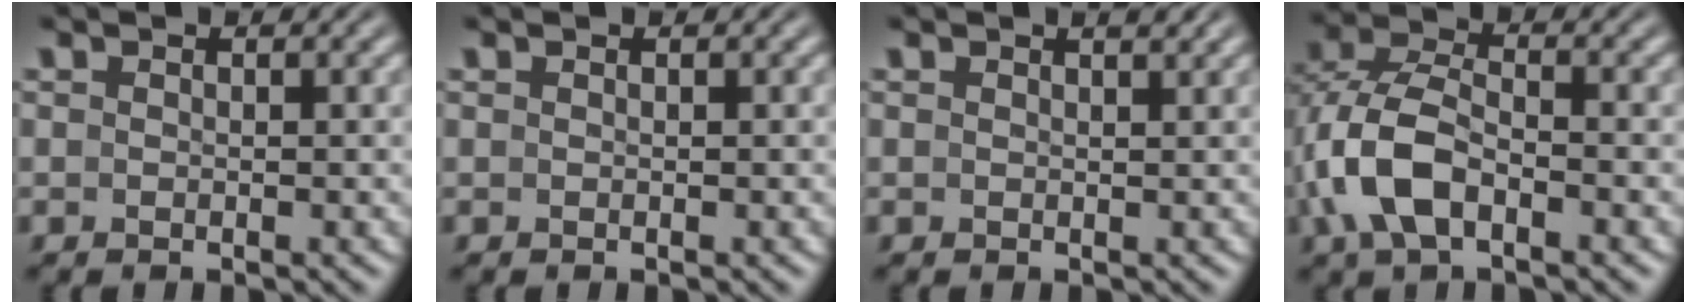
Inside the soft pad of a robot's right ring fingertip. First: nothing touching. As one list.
[{"total": 0.0}, {"total": 0.6, "force": [0.6, 0.0, 0.2], "torque": [-0.001, 0.001, 0.009]}, {"total": 6.4, "force": [-1.4, 4.3, 4.6], "torque": [-0.128, -0.021, -0.015]}]